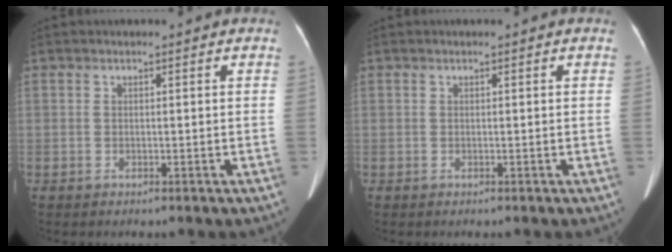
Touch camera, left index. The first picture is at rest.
{"total": 0.0}